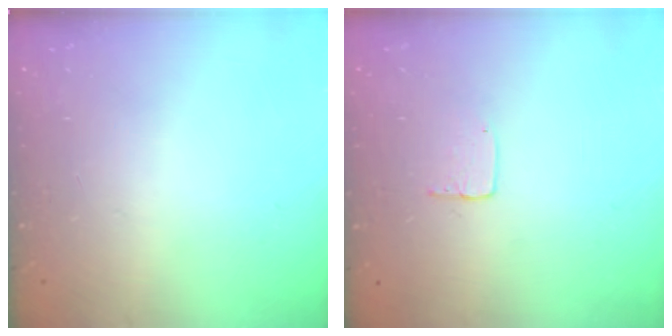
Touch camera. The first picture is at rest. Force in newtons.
{"total": 3.5, "press": 3.5, "slide": 0.2}